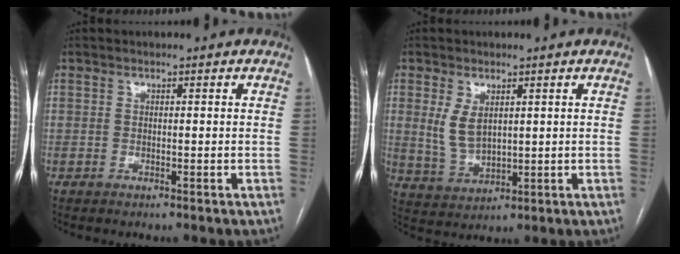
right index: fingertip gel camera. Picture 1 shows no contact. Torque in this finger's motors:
{"motor_torque": [0.23, 0.07, 0.15, 0.10]}